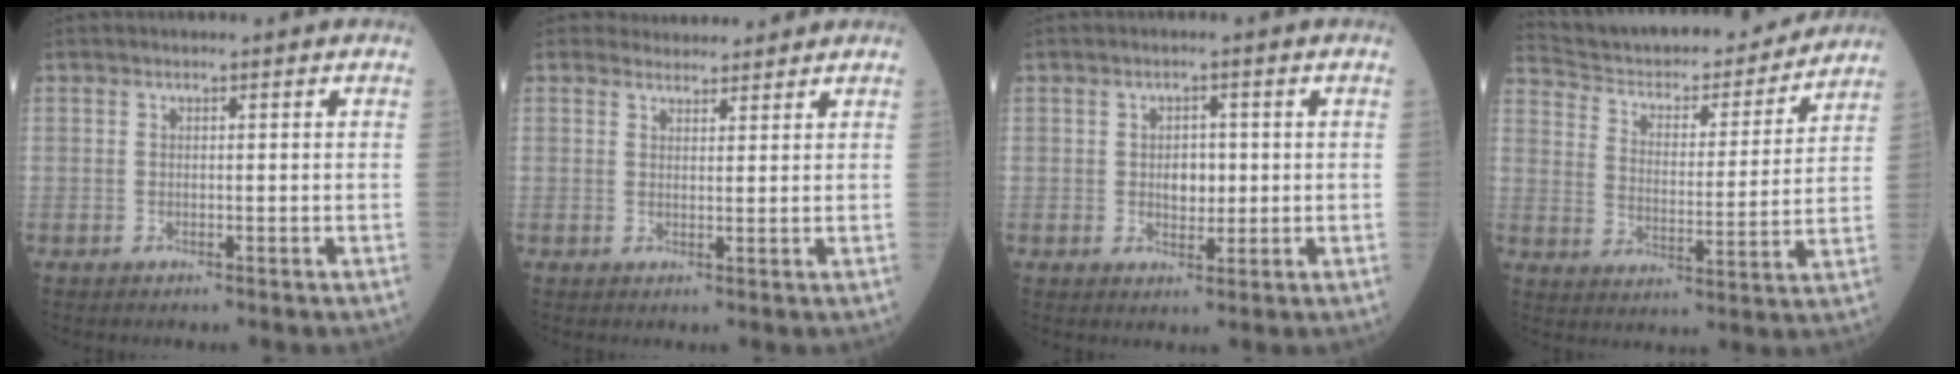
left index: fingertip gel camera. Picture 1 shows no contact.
{"total": 3.8, "force": [3.6, 1.2, -0.1], "torque": [0.003, 0.011, 0.050]}
{"total": 2.9, "force": [0.2, 1.8, 2.3], "torque": [-0.035, 0.001, 0.006]}
{"total": 20.0, "force": [18.8, 3.7, 5.7], "torque": [-0.092, -0.009, 0.270]}